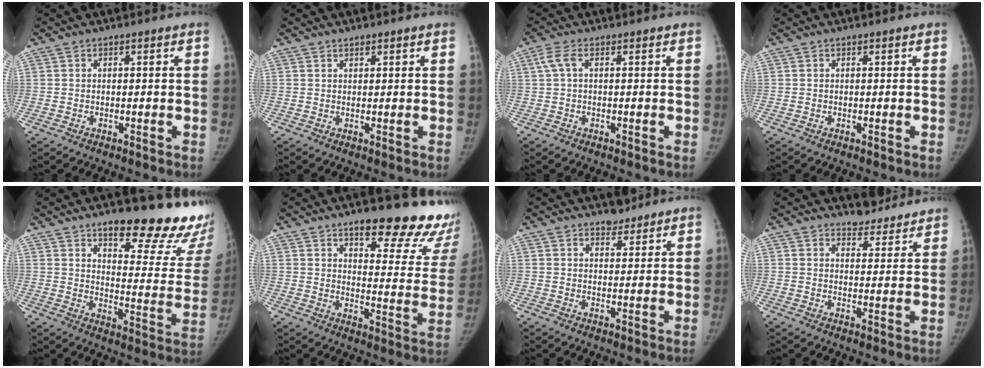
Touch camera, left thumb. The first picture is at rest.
{"total": 1.1, "force": [1.0, 0.5, 0.4], "torque": [0.000, -0.006, 0.015]}
{"total": 2.7, "force": [0.9, 1.1, 2.3], "torque": [-0.065, 0.011, 0.019]}
{"total": 0.0}
{"total": 24.0, "force": [17.5, 7.5, 14.6], "torque": [-0.140, -0.113, 0.220]}
{"total": 22.2, "force": [16.7, 7.1, 12.8], "torque": [-0.114, -0.102, 0.201]}
{"total": 3.4, "force": [2.9, 1.5, 0.9], "torque": [0.004, -0.021, 0.043]}
{"total": 5.6, "force": [5.3, 1.8, 0.1], "torque": [0.022, -0.045, 0.070]}